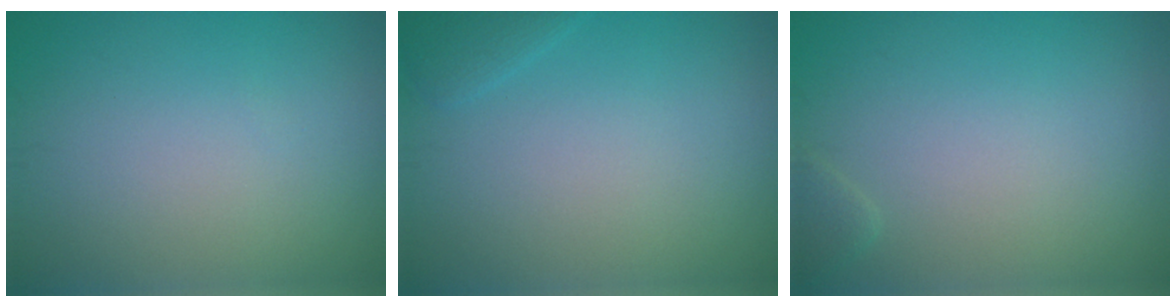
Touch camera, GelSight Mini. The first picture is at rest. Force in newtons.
{"total": 1.1, "press": 1.1, "slide": 0.1}
{"total": 0.8, "press": 0.8, "slide": 0.1}